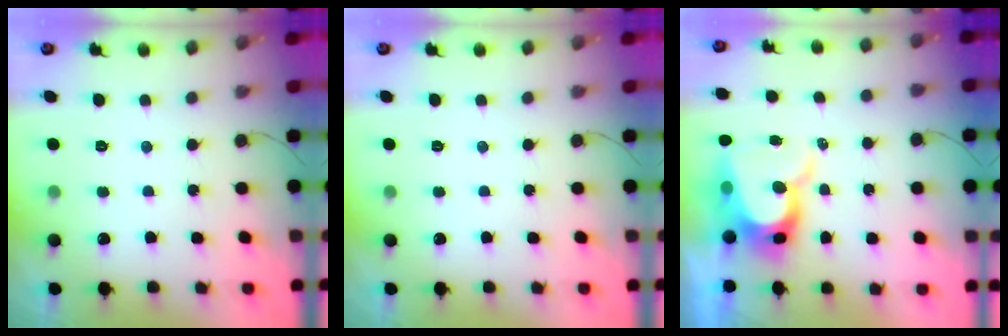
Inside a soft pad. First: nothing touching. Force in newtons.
{"total": 0.0}
{"total": 11.1, "press": 11.1, "slide": 0.8}